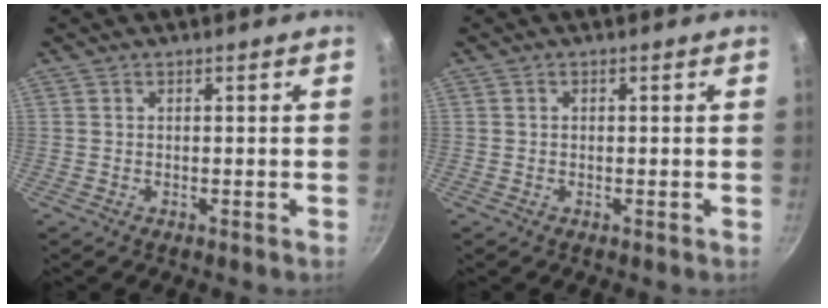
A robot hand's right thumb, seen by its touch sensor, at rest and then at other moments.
{"total": 0.6, "force": [0.1, 0.5, 0.3], "torque": [-0.004, 0.005, 0.002]}